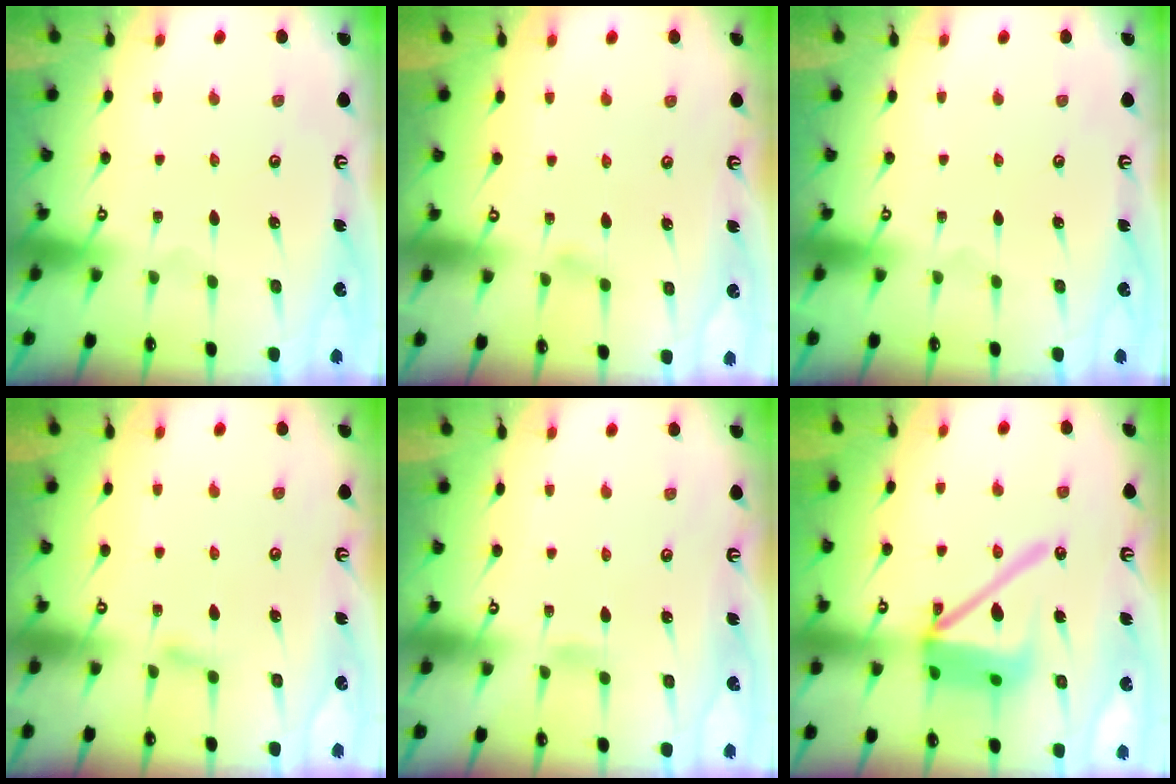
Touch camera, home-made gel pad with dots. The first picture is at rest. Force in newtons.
{"total": 3.7, "press": 3.7, "slide": 0.5}
{"total": 0.0}
{"total": 4.3, "press": 4.2, "slide": 0.6}
{"total": 4.0, "press": 4.0, "slide": 0.4}
{"total": 16.9, "press": 16.8, "slide": 1.8}